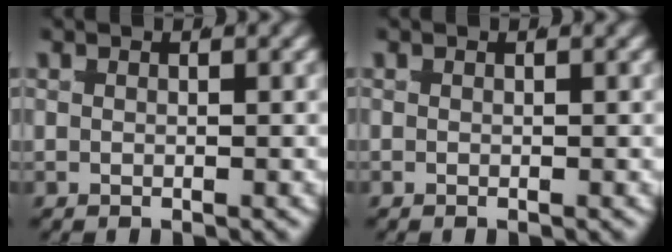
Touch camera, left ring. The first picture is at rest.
{"total": 0.0}